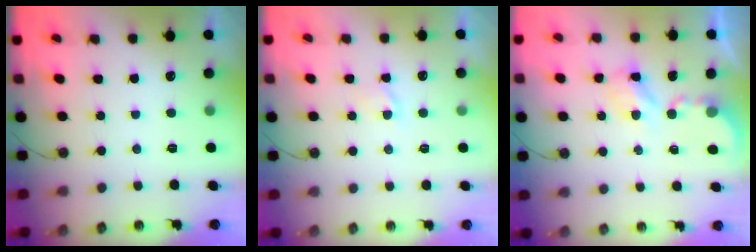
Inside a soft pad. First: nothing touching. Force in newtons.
{"total": 1.4, "press": 1.4, "slide": 0.2}
{"total": 4.4, "press": 4.3, "slide": 0.7}